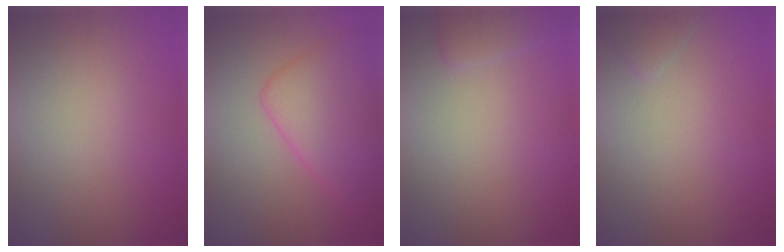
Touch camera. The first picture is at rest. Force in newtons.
{"total": 5.9, "press": 5.9, "slide": 0.2}
{"total": 1.6, "press": 1.6, "slide": 0.2}
{"total": 1.0, "press": 1.0, "slide": 0.0}